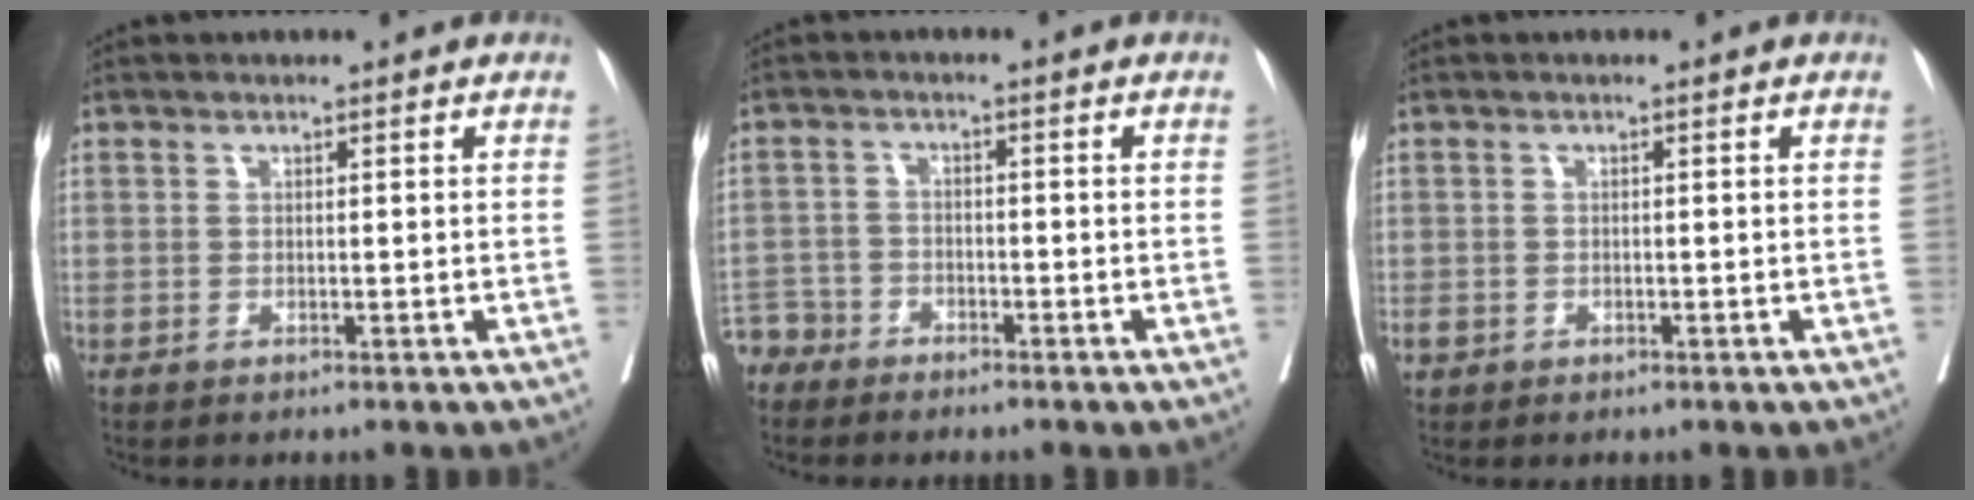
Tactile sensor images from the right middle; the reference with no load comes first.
{"total": 4.2, "force": [-3.5, 2.2, -0.6], "torque": [0.017, 0.002, -0.075]}
{"total": 1.1, "force": [-0.4, 1.0, 0.4], "torque": [-0.005, 0.005, -0.003]}